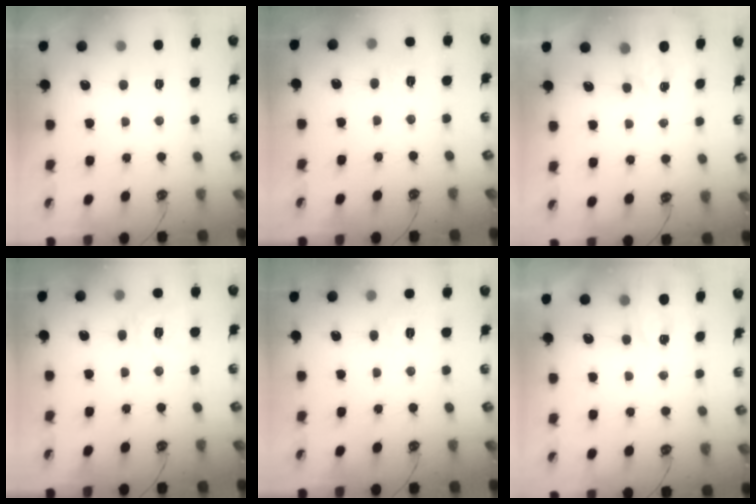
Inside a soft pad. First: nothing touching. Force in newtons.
{"total": 5.9, "press": 5.9, "slide": 0.7}
{"total": 3.0, "press": 3.0, "slide": 0.3}
{"total": 8.8, "press": 8.8, "slide": 0.8}
{"total": 5.3, "press": 5.2, "slide": 0.7}
{"total": 2.0, "press": 2.0, "slide": 0.3}